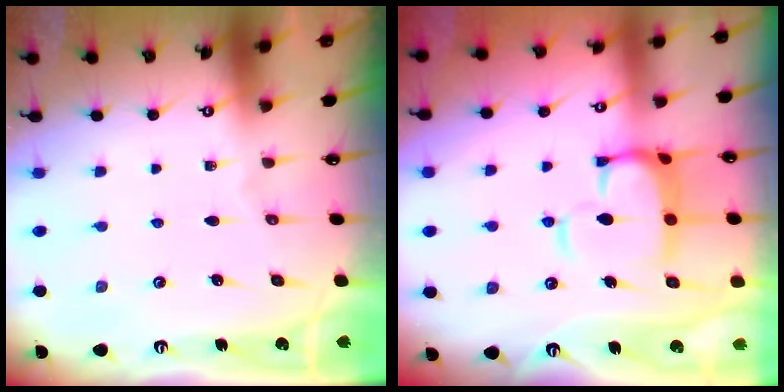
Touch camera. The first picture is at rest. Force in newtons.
{"total": 8.1, "press": 8.0, "slide": 1.2}